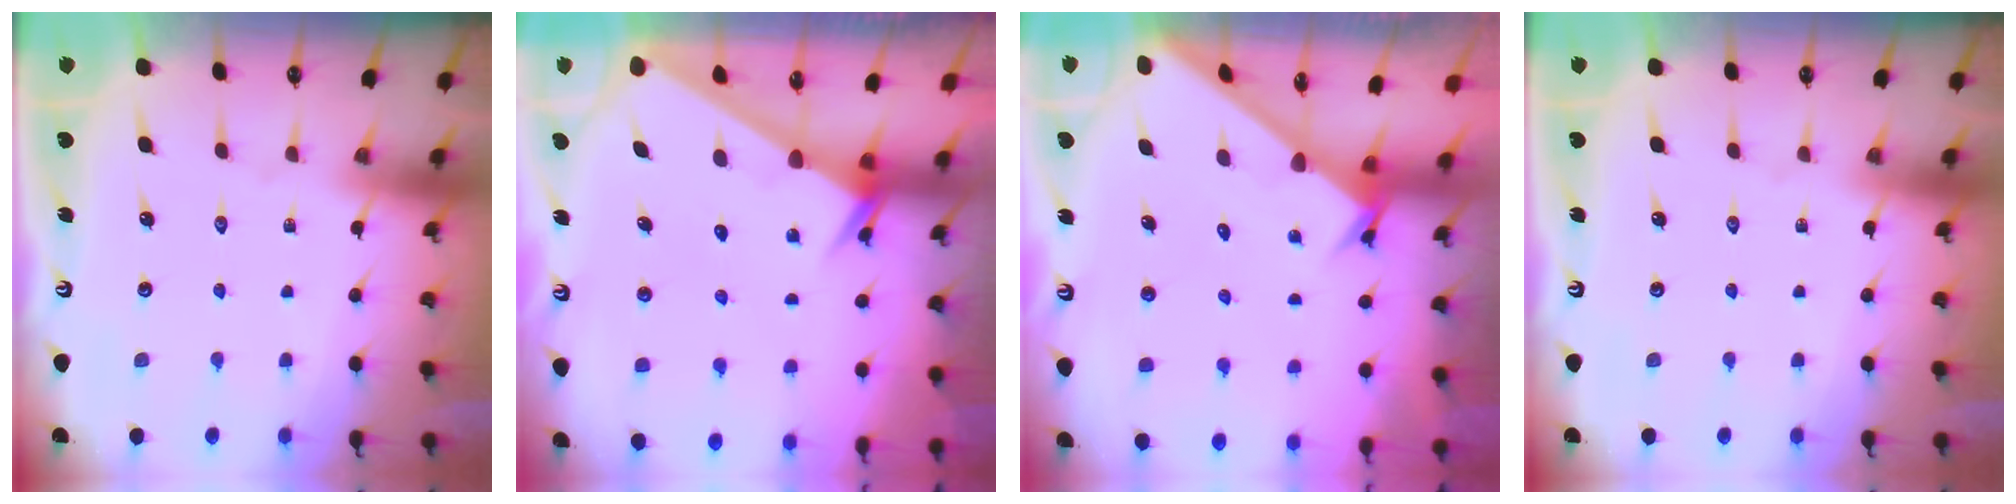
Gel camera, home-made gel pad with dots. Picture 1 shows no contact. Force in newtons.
{"total": 2.3, "press": 2.3, "slide": 0.1}
{"total": 2.7, "press": 2.7, "slide": 0.2}
{"total": 0.0}